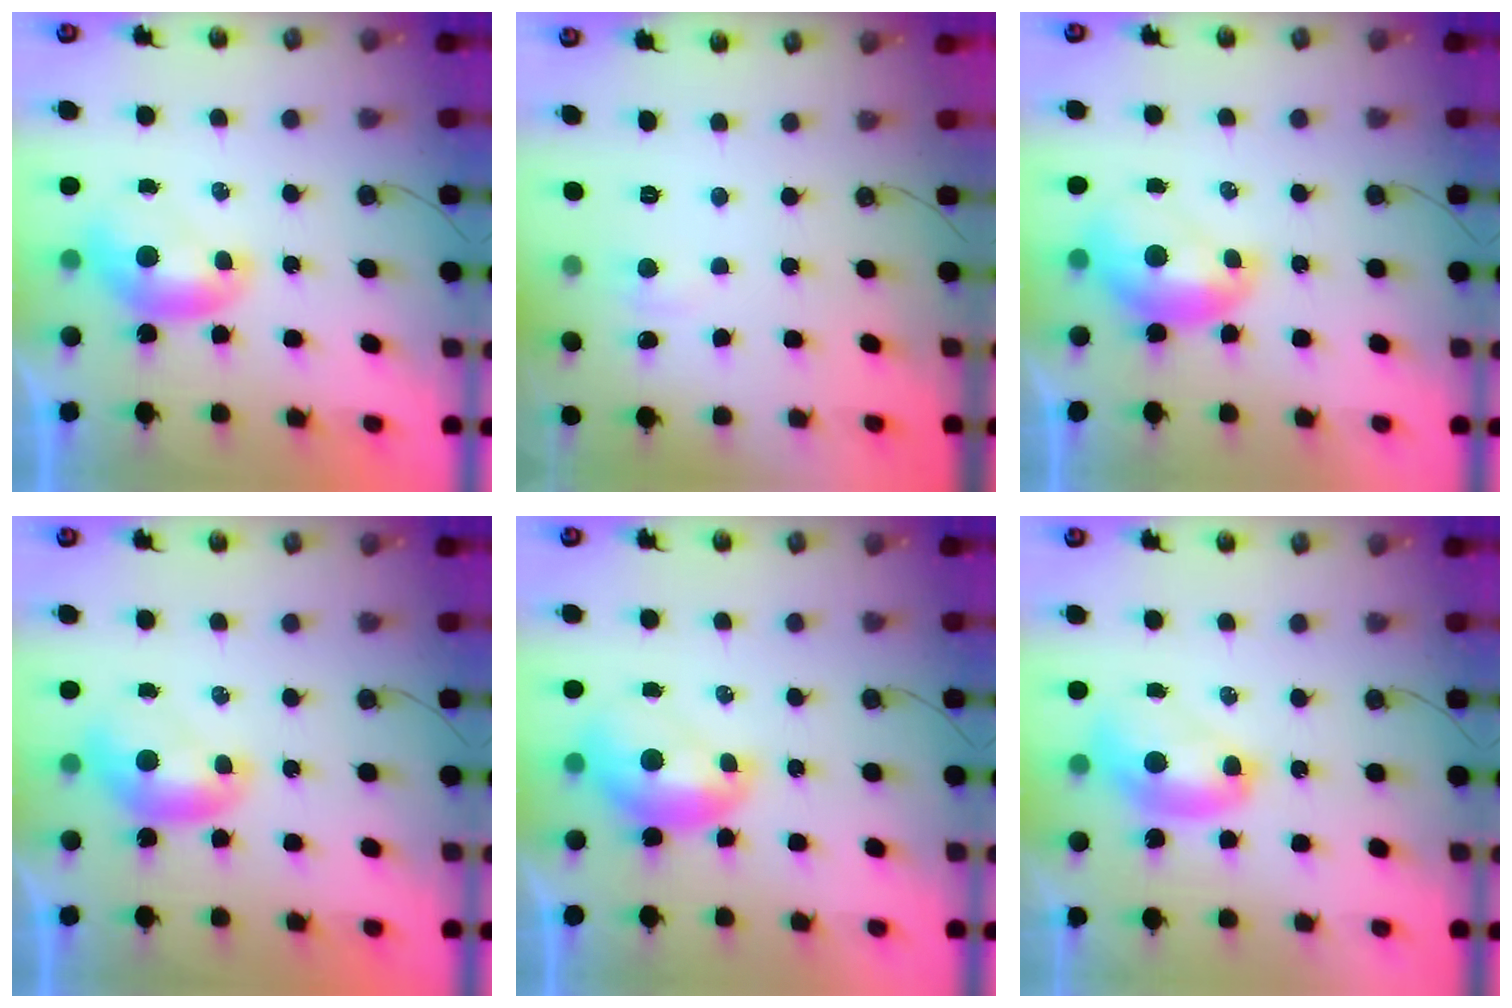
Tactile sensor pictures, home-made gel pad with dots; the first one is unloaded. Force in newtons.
{"total": 2.7, "press": 2.7, "slide": 0.3}
{"total": 1.7, "press": 1.7, "slide": 0.4}
{"total": 0.0}
{"total": 1.7, "press": 1.7, "slide": 0.4}
{"total": 2.7, "press": 2.7, "slide": 0.1}